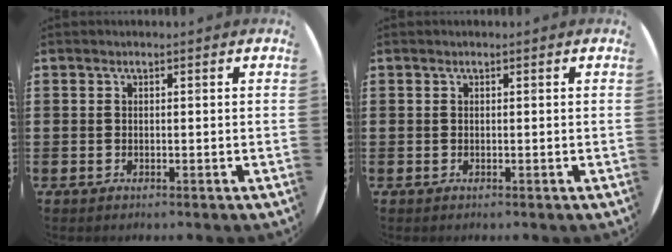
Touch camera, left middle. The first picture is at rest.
{"total": 0.0}